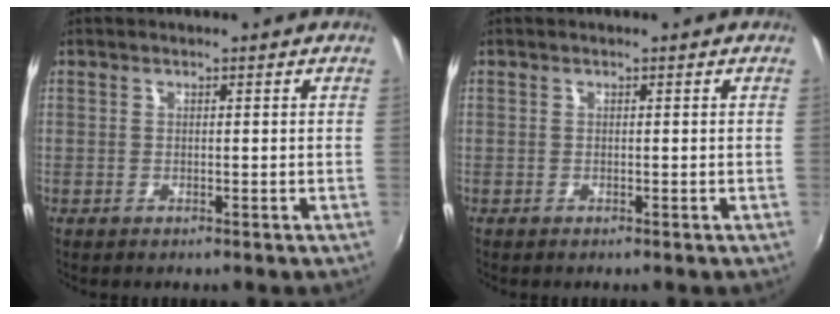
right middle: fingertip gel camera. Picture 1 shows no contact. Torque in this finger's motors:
{"motor_torque": [0.01, -0.01, -0.02, 0.01]}